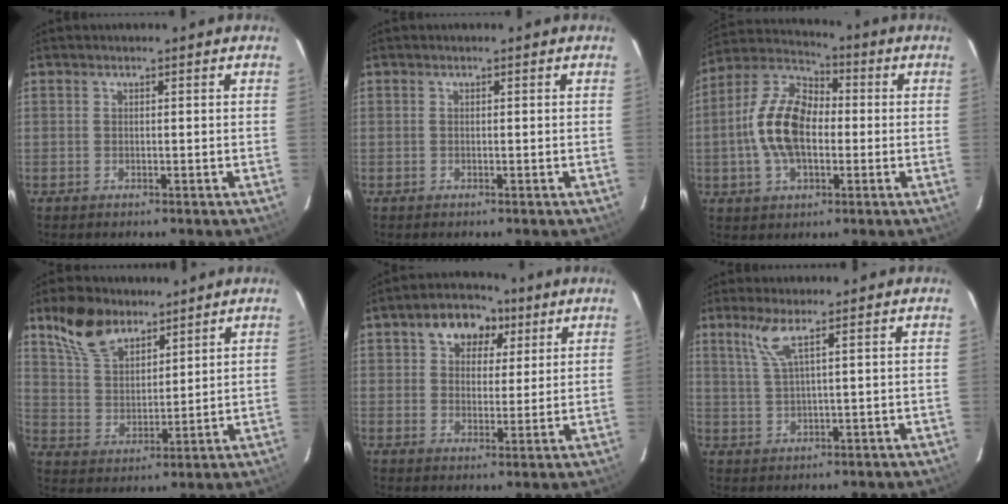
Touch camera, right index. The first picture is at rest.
{"total": 0.0}
{"total": 14.0, "force": [-1.4, 8.1, 11.3], "torque": [-0.234, 0.015, -0.032]}
{"total": 11.1, "force": [7.8, 5.8, 5.4], "torque": [-0.111, 0.026, 0.156]}
{"total": 8.8, "force": [4.2, 6.4, 4.4], "torque": [-0.079, 0.023, 0.065]}
{"total": 4.0, "force": [2.2, -0.5, 3.3], "torque": [-0.071, -0.003, 0.053]}